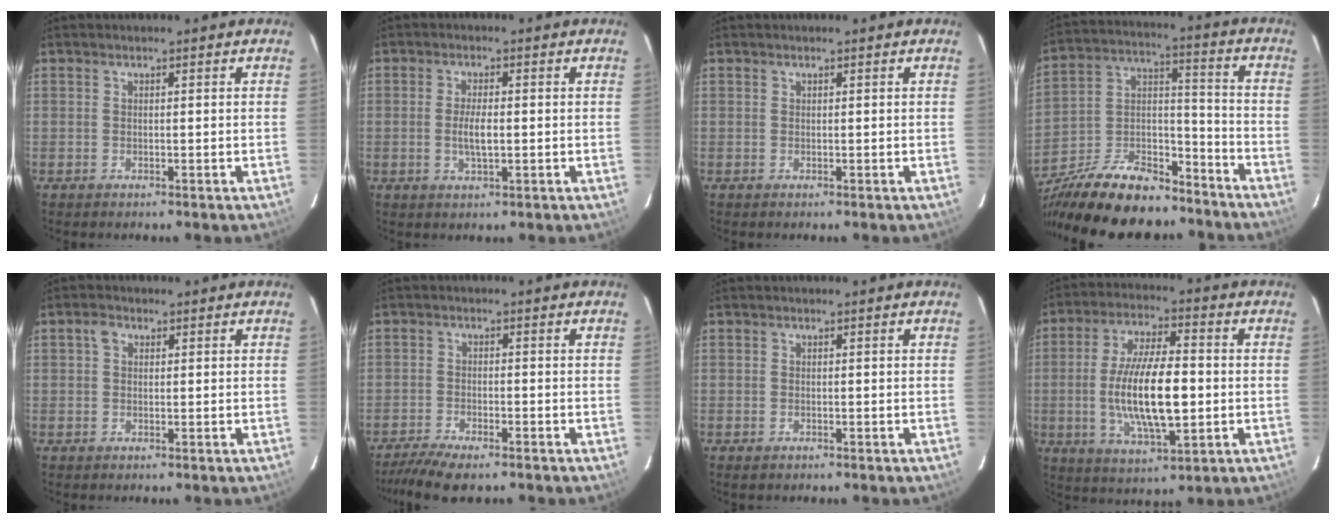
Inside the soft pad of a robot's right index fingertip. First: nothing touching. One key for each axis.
{"total": 3.6, "fx": -0.4, "fy": 1.0, "fz": 3.4, "tx": -0.065, "ty": -0.005, "tz": -0.005}
{"total": 0.0}
{"total": 23.2, "fx": -17.6, "fy": 9.8, "fz": 11.6, "tx": -0.241, "ty": 0.018, "tz": -0.282}
{"total": 2.0, "fx": 0.6, "fy": 1.6, "fz": 1.0, "tx": -0.018, "ty": 0.009, "tz": 0.008}
{"total": 7.5, "fx": -6.1, "fy": 1.6, "fz": 4.1, "tx": -0.106, "ty": -0.022, "tz": -0.110}
{"total": 0.6, "fx": -0.4, "fy": 0.5, "fz": 0.2, "tx": -0.004, "ty": -0.002, "tz": -0.008}
{"total": 15.0, "fx": -1.5, "fy": 5.0, "fz": 14.1, "tx": -0.269, "ty": -0.007, "tz": -0.022}